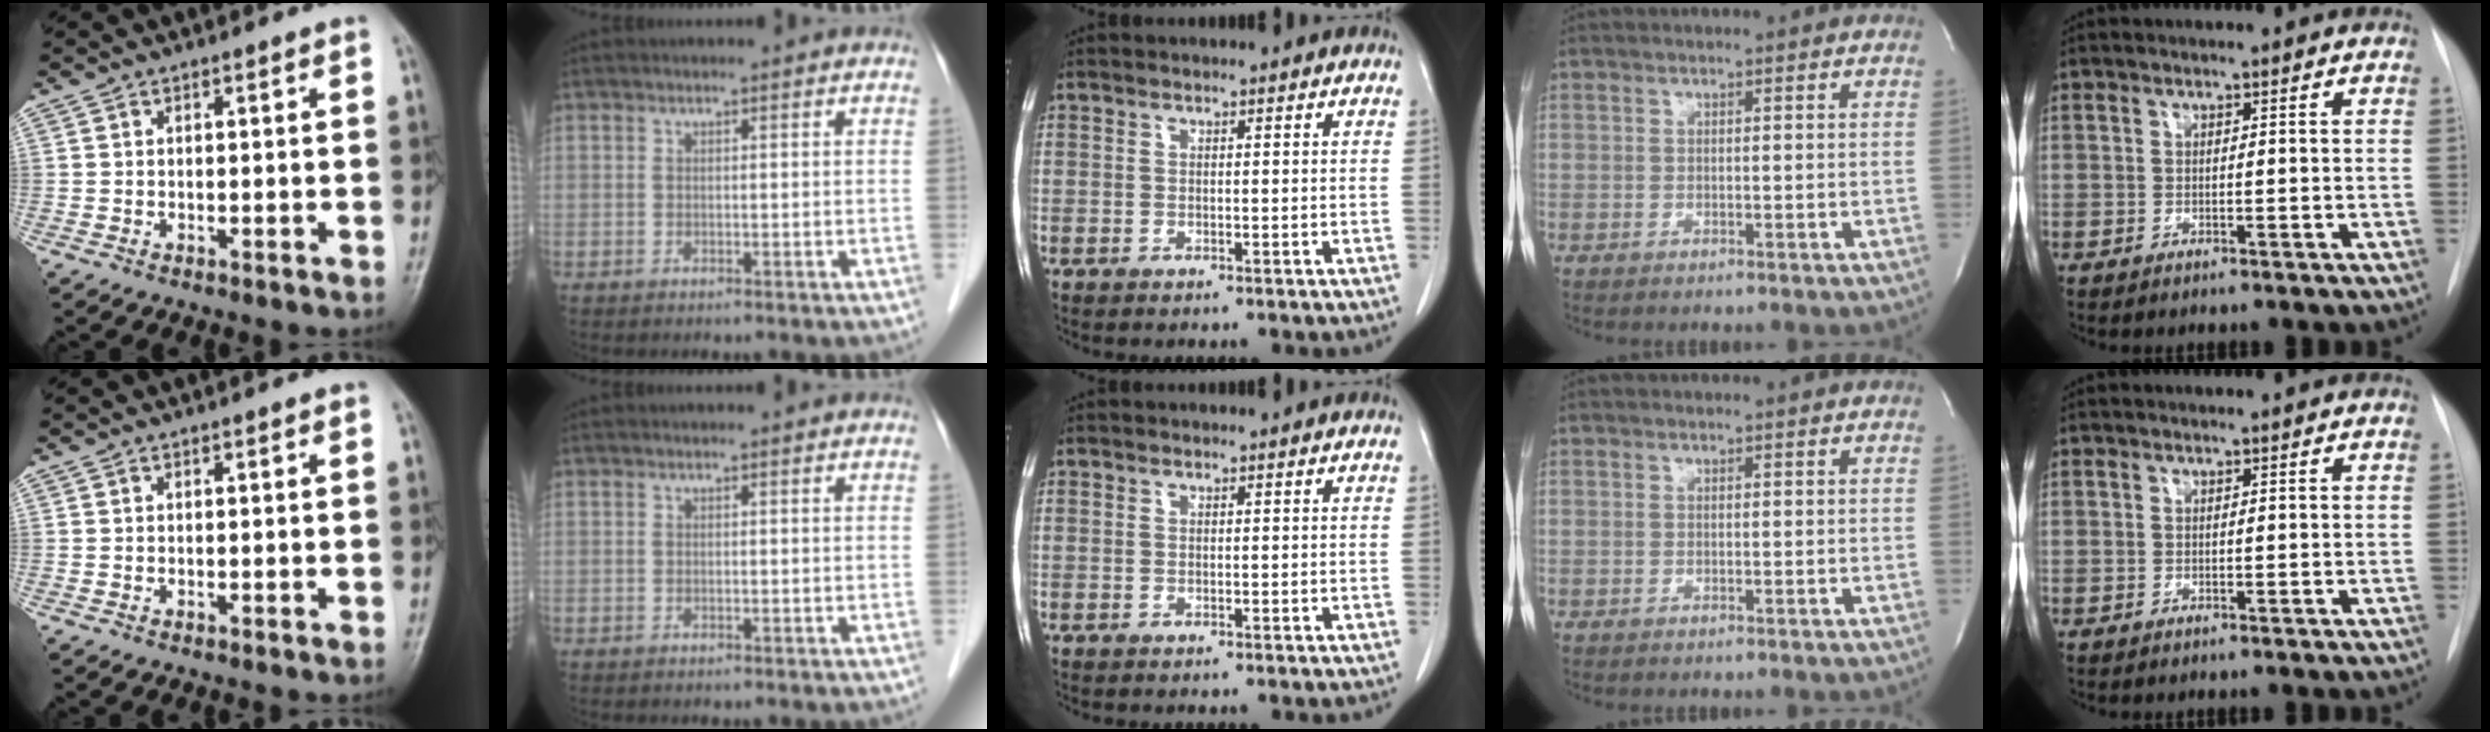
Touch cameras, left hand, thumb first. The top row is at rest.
{}